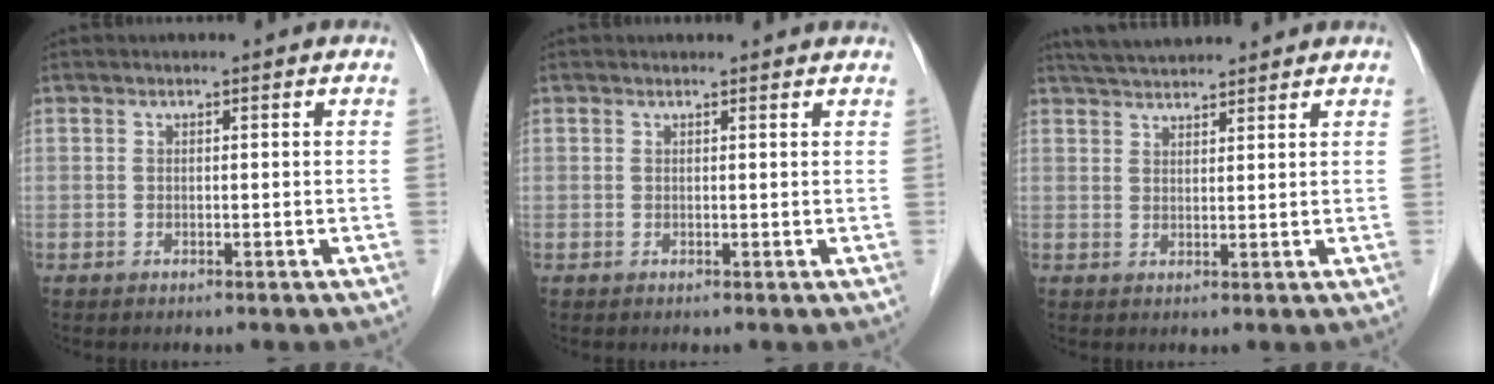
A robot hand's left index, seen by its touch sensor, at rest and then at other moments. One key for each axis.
{"total": 2.3, "fx": 2.2, "fy": 0.4, "fz": 0.3, "tx": -0.012, "ty": 0.007, "tz": 0.020}
{"total": 6.9, "fx": 6.4, "fy": 0.9, "fz": 2.5, "tx": -0.046, "ty": 0.033, "tz": 0.106}